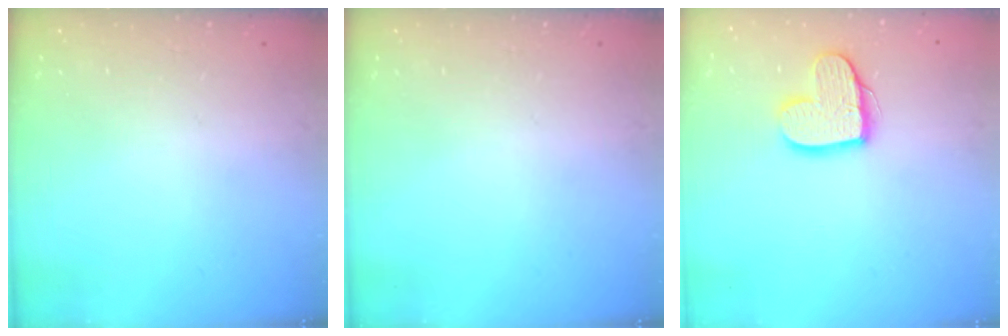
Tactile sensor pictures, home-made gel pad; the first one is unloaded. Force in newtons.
{"total": 0.0}
{"total": 11.5, "press": 11.5, "slide": 0.6}